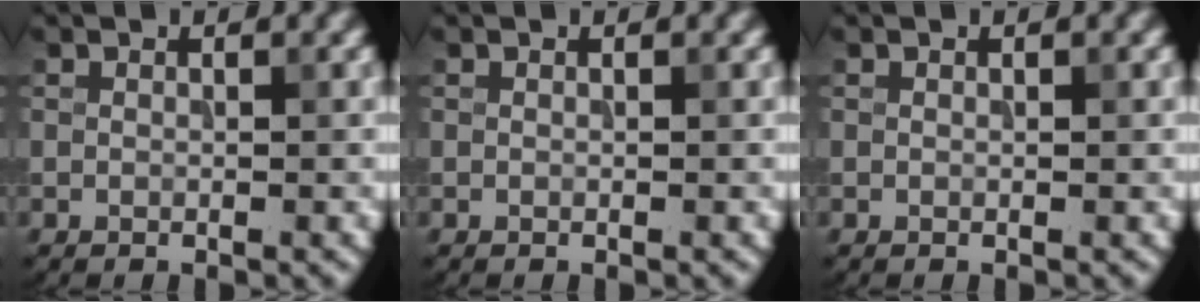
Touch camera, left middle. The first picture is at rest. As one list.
[{"total": 0.0}, {"total": 0.0}]